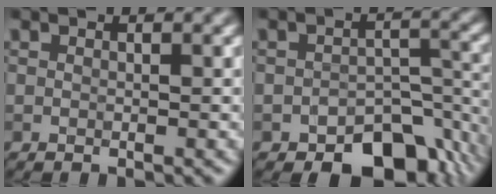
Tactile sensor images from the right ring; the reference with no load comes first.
{"total": 7.5, "force": [-4.8, 4.1, 3.9], "torque": [-0.035, -0.014, -0.071]}